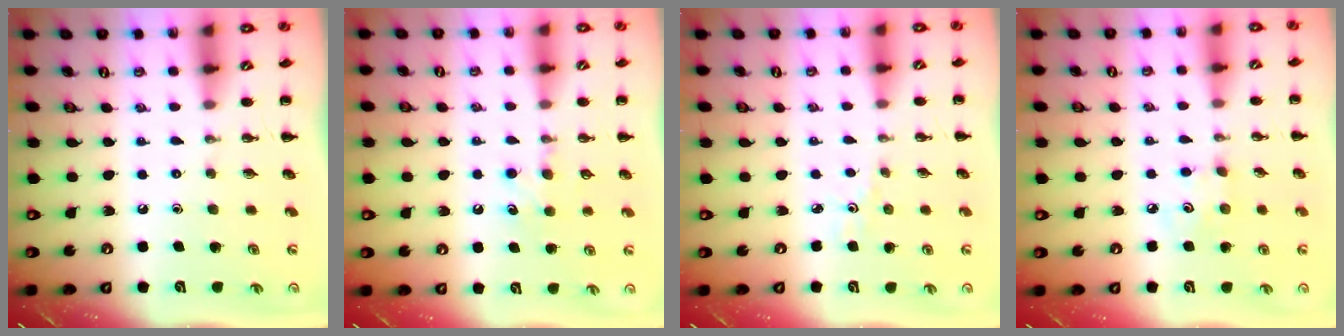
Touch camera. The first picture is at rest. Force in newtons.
{"total": 6.0, "press": 5.8, "slide": 1.7}
{"total": 1.7, "press": 1.6, "slide": 0.6}
{"total": 4.3, "press": 4.2, "slide": 1.0}